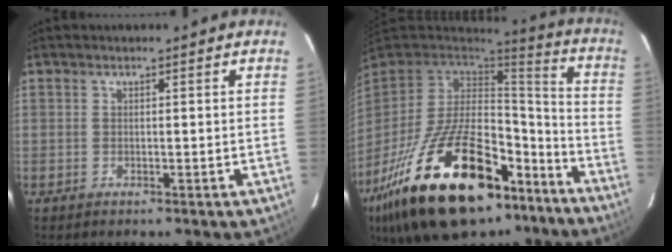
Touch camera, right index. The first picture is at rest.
{"total": 33.2, "force": [-20.0, 15.6, 21.5], "torque": [-0.407, -0.010, -0.297]}